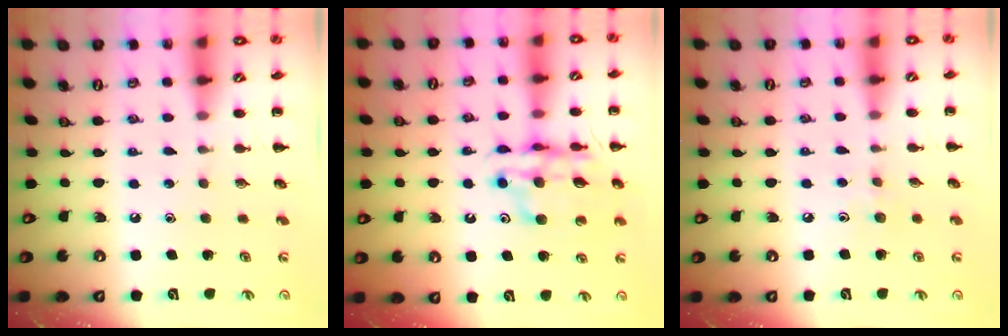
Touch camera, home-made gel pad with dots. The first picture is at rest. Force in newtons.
{"total": 12.4, "press": 11.8, "slide": 3.6}
{"total": 5.4, "press": 5.1, "slide": 1.9}